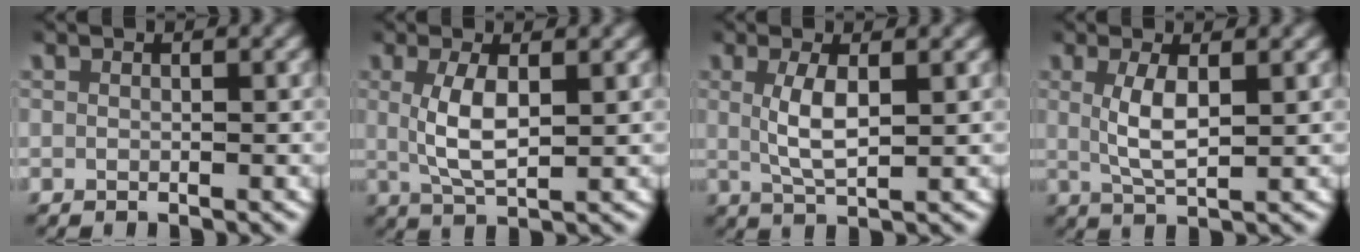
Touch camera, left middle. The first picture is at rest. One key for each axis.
{"total": 3.9, "fx": 0.6, "fy": 1.4, "fz": 3.6, "tx": -0.079, "ty": -0.006, "tz": 0.020}
{"total": 3.2, "fx": 0.5, "fy": 0.8, "fz": 3.1, "tx": -0.066, "ty": -0.008, "tz": 0.018}
{"total": 3.3, "fx": 0.6, "fy": 0.9, "fz": 3.1, "tx": -0.067, "ty": -0.008, "tz": 0.019}